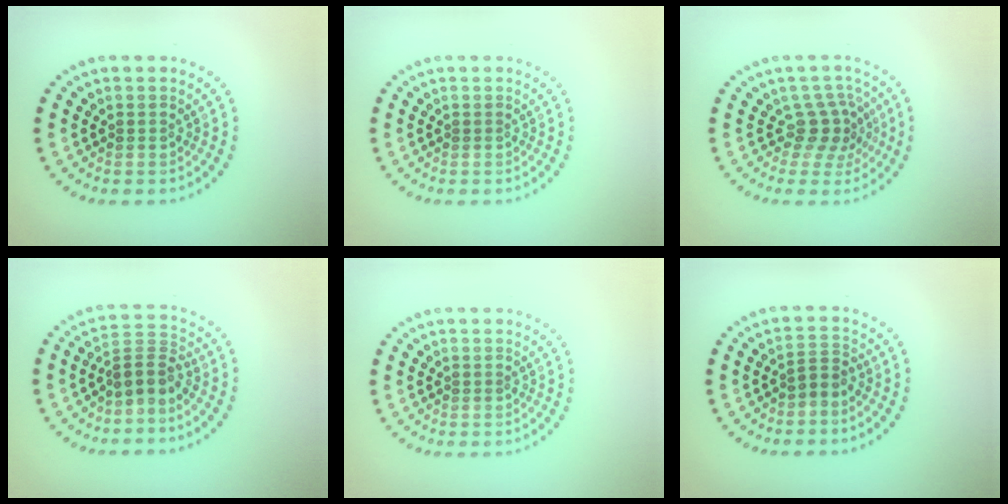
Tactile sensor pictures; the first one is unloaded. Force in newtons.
{"total": 0.0}
{"total": 2.9, "press": 2.3, "slide": 1.8}
{"total": 2.8, "press": 2.2, "slide": 1.9}
{"total": 0.0}
{"total": 1.7, "press": 1.3, "slide": 1.1}